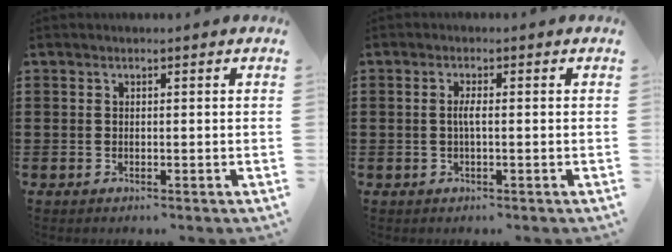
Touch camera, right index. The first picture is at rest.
{"total": 1.9, "force": [-0.2, 0.2, 1.9], "torque": [-0.044, -0.004, -0.007]}